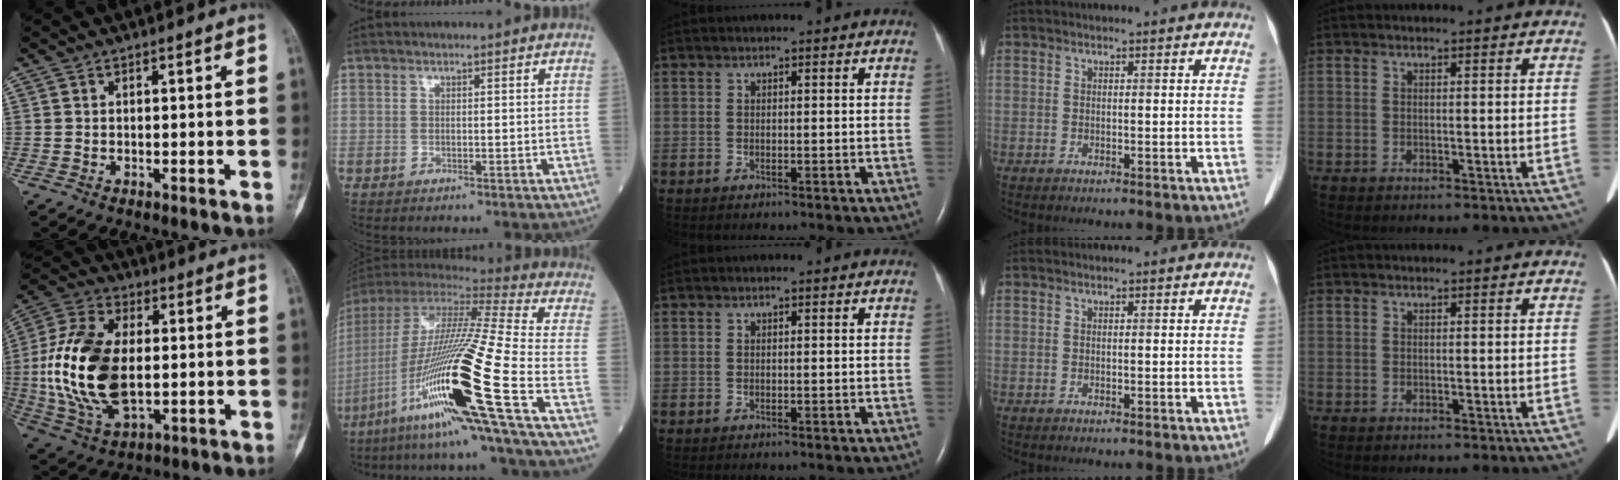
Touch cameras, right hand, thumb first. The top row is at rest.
{"thumb": {"total": 20.6, "force": [-0.3, 11.8, 16.9], "torque": [-0.351, -0.001, 0.003]}, "index": {"total": 27.8, "force": [-10.9, -0.6, 25.5], "torque": [-0.486, -0.052, -0.203]}}